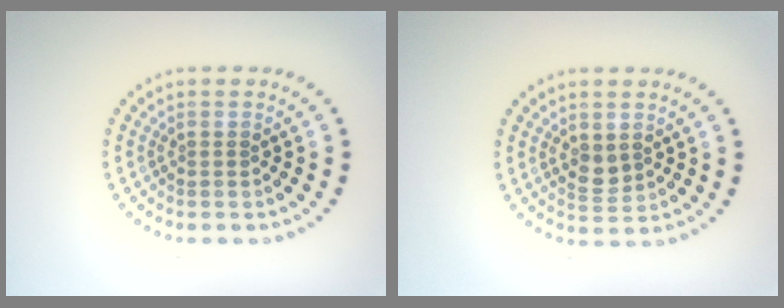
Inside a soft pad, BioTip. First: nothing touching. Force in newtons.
{"total": 1.7, "press": 1.7, "slide": 0.4}